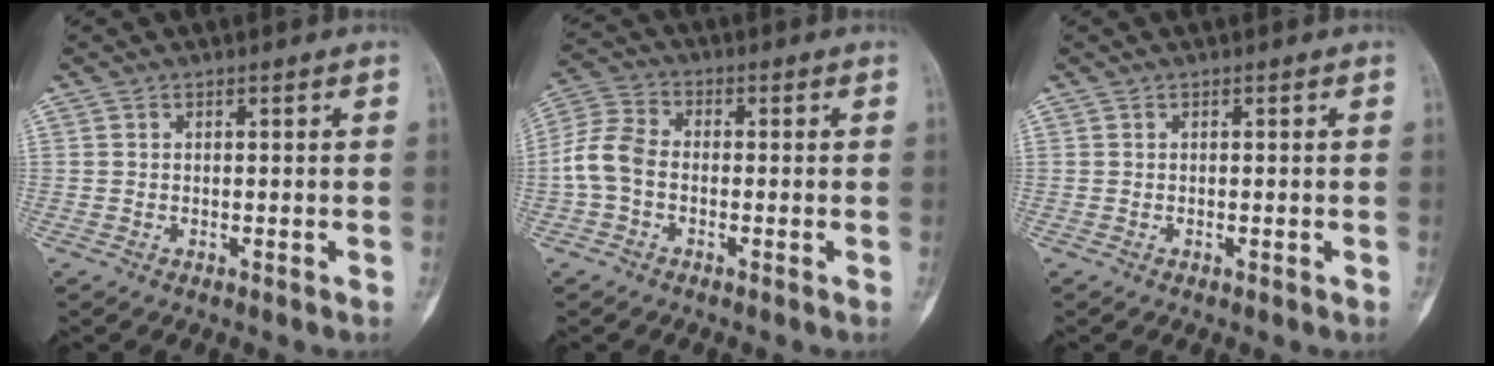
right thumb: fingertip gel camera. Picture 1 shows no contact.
{"total": 7.1, "force": [-1.4, 4.9, 4.9], "torque": [-0.102, 0.020, -0.040]}
{"total": 0.0}